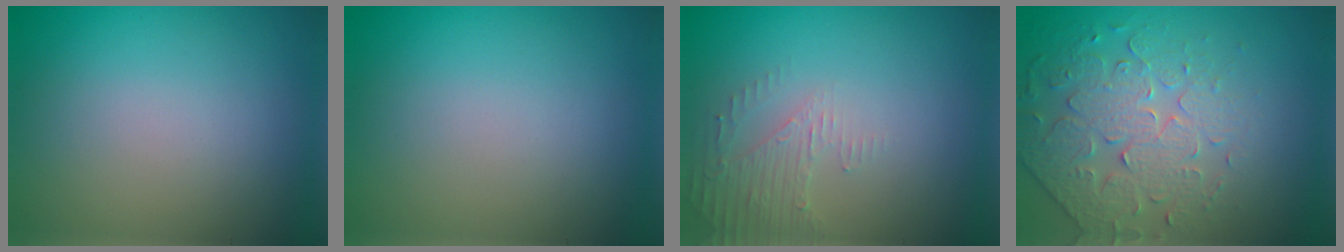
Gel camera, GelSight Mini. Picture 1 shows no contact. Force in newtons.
{"total": 0.0}
{"total": 2.2, "press": 2.1, "slide": 0.5}
{"total": 4.2, "press": 4.1, "slide": 1.2}